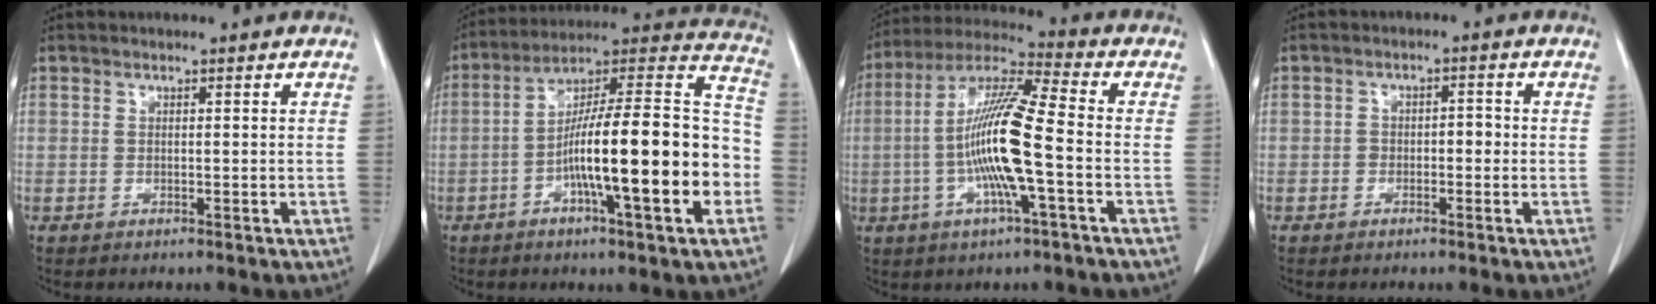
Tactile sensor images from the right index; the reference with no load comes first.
{"total": 22.0, "force": [-5.4, 2.3, 21.2], "torque": [-0.297, 0.016, -0.085]}
{"total": 13.6, "force": [-2.4, 0.6, 13.4], "torque": [-0.264, 0.005, -0.050]}
{"total": 2.1, "force": [-0.6, 1.4, 1.5], "torque": [-0.016, 0.014, -0.007]}